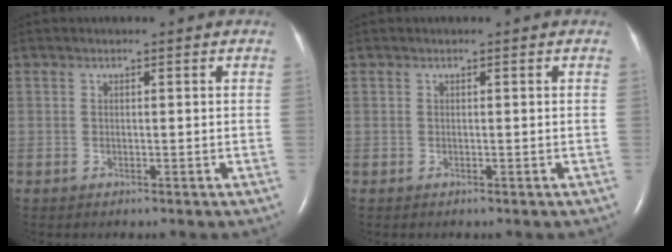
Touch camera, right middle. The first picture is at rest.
{"total": 0.0}